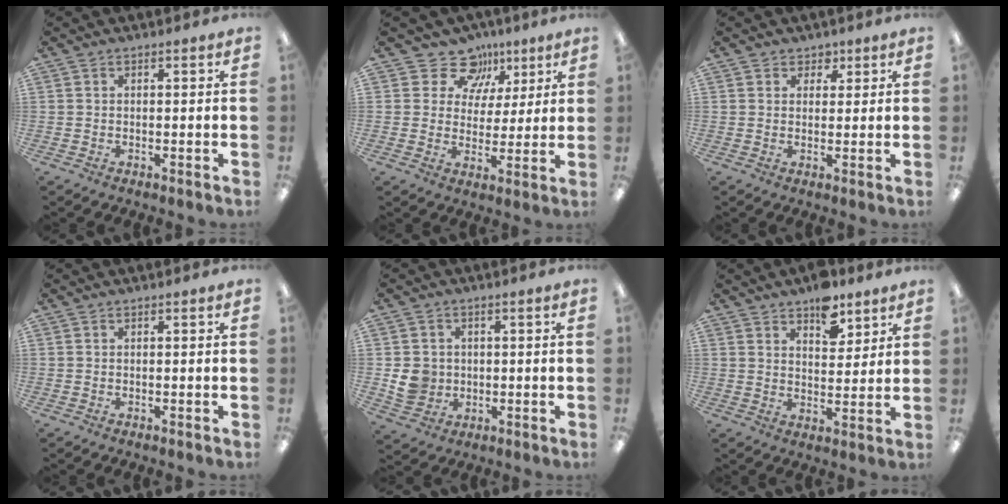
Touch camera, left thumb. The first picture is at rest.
{"total": 11.2, "force": [6.8, 8.5, 2.7], "torque": [-0.050, -0.040, 0.128]}
{"total": 3.0, "force": [1.6, 2.5, 0.1], "torque": [0.006, -0.001, 0.027]}
{"total": 0.0}
{"total": 6.2, "force": [-0.1, 5.8, 2.0], "torque": [-0.035, 0.011, 0.002]}
{"total": 8.4, "force": [6.2, 4.5, 3.5], "torque": [-0.034, -0.035, 0.105]}